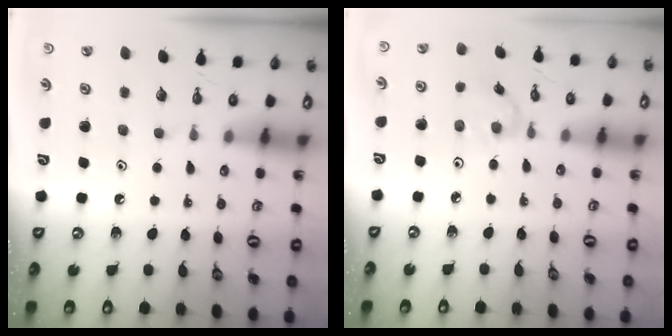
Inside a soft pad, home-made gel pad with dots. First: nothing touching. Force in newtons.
{"total": 1.1, "press": 1.1, "slide": 0.3}